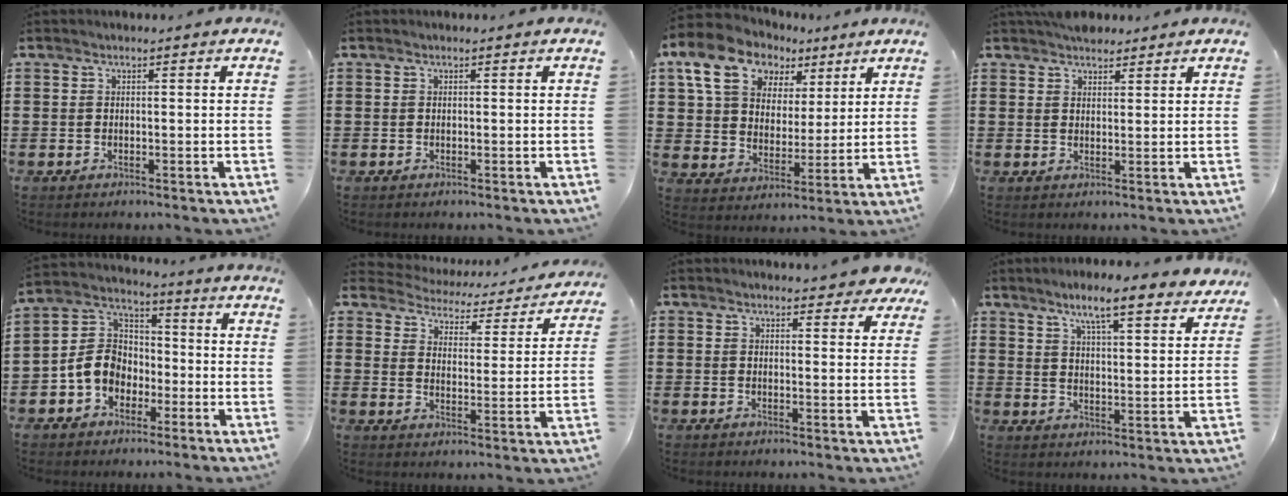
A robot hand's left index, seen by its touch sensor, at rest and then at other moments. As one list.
[{"total": 0.0}, {"total": 12.0, "force": [7.0, 8.5, 4.8], "torque": [-0.107, -0.014, 0.131]}, {"total": 3.0, "force": [2.8, 1.0, 0.3], "torque": [-0.013, 0.001, 0.055]}, {"total": 7.6, "force": [-2.5, 6.3, 3.4], "torque": [-0.108, 0.010, -0.058]}, {"total": 2.8, "force": [2.8, 0.5, -0.2], "torque": [-0.022, -0.028, 0.039]}, {"total": 3.8, "force": [3.6, 0.5, 1.3], "torque": [-0.020, -0.011, 0.063]}, {"total": 7.2, "force": [5.9, 0.6, 4.0], "torque": [-0.081, -0.027, 0.098]}]